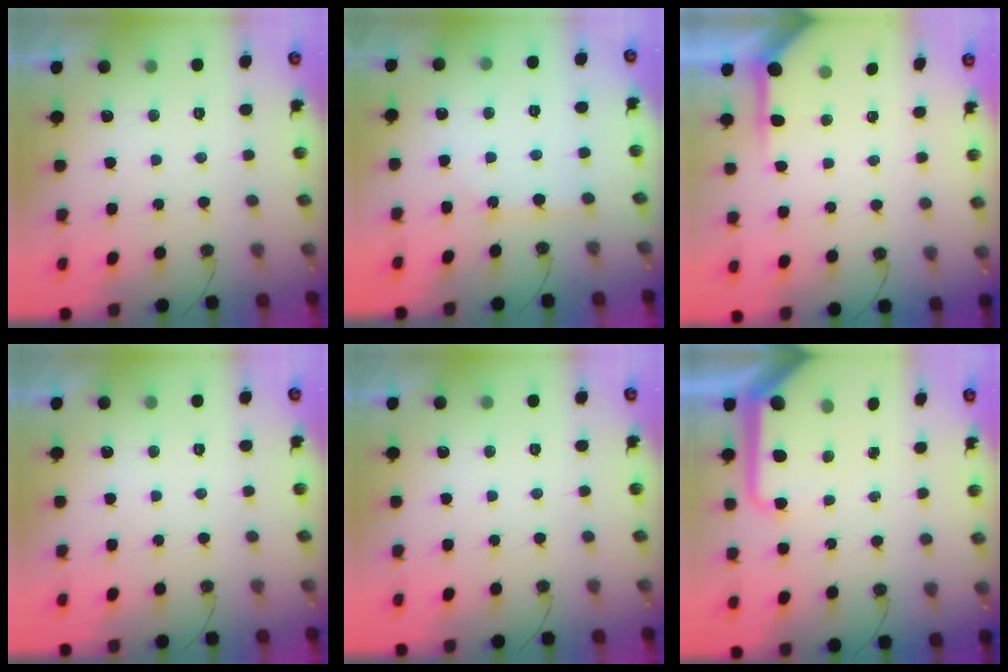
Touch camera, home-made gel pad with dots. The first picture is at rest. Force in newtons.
{"total": 3.4, "press": 3.4, "slide": 0.4}
{"total": 4.1, "press": 4.1, "slide": 0.3}
{"total": 0.0}
{"total": 0.0}
{"total": 11.9, "press": 11.9, "slide": 1.4}